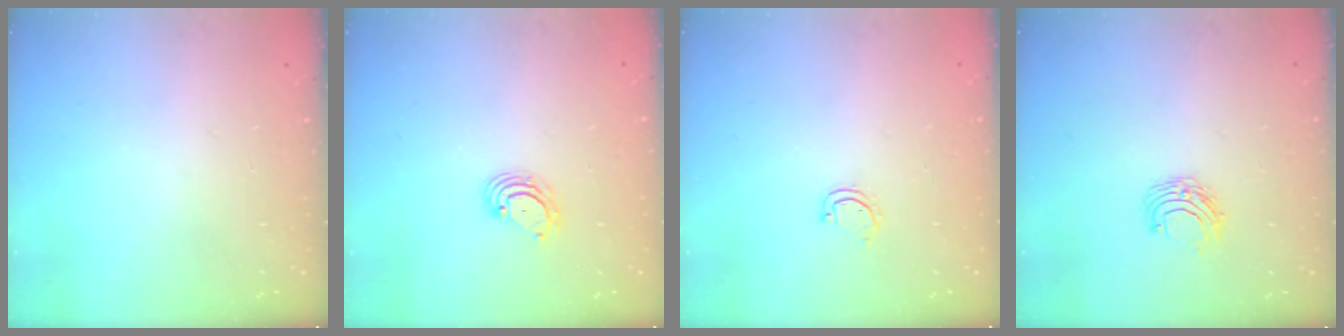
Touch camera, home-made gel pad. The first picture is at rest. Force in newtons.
{"total": 4.0, "press": 3.9, "slide": 0.4}
{"total": 3.0, "press": 3.0, "slide": 0.2}
{"total": 6.0, "press": 5.9, "slide": 0.6}